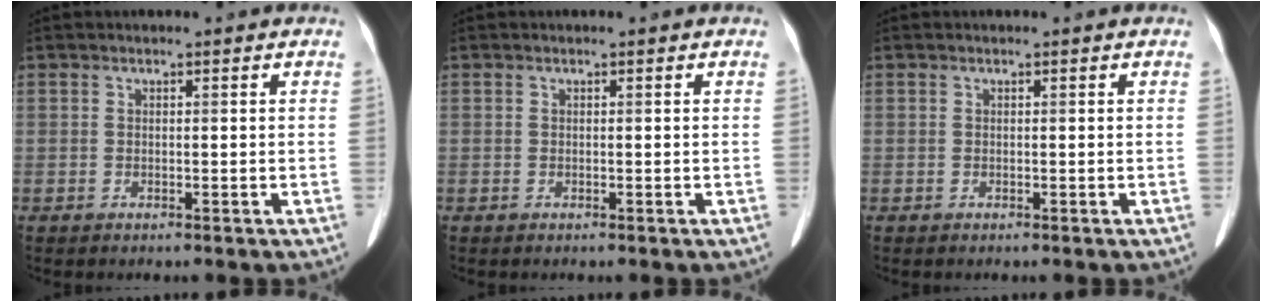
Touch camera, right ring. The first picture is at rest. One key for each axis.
{"total": 0.0}
{"total": 0.0}